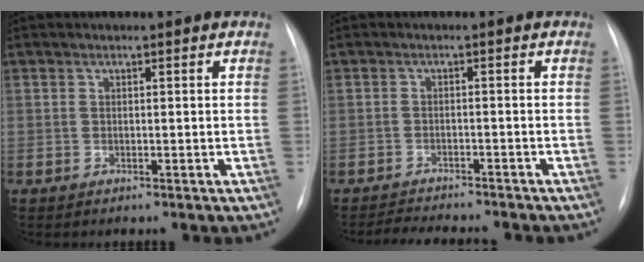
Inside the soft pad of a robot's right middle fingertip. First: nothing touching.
{"total": 7.6, "force": [-7.1, 1.0, 2.4], "torque": [-0.034, -0.004, -0.101]}